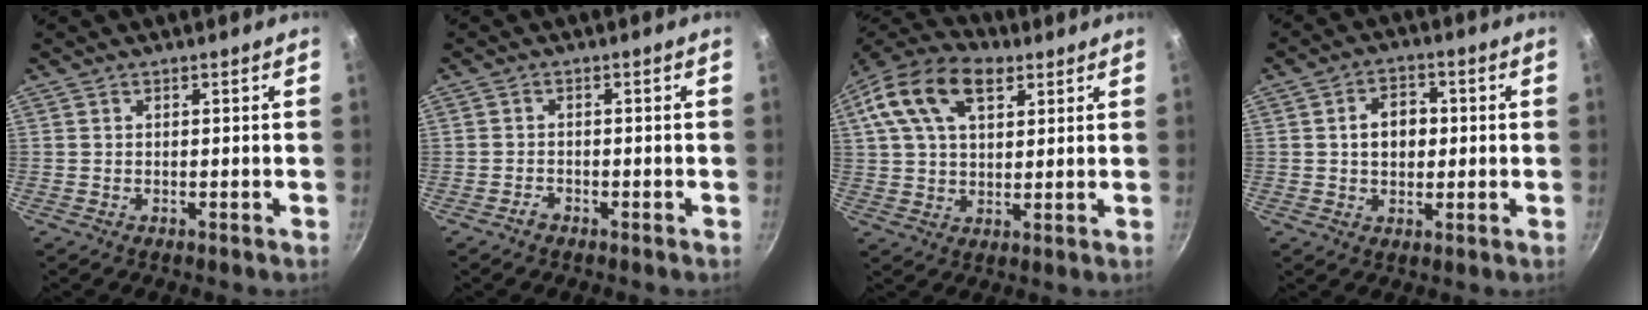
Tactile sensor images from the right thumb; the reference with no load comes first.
{"total": 1.5, "force": [-1.3, 0.7, 0.4], "torque": [-0.006, 0.012, -0.023]}
{"total": 16.4, "force": [6.9, 9.5, 11.4], "torque": [-0.205, 0.009, 0.110]}
{"total": 6.9, "force": [0.5, 5.0, 4.7], "torque": [-0.049, 0.011, 0.005]}